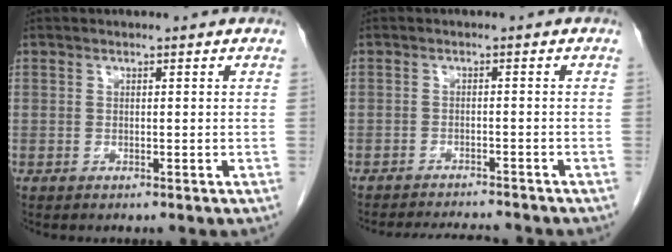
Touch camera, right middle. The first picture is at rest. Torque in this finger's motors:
{"motor_torque": [0.22, -0.19, 0.04, 0.01]}